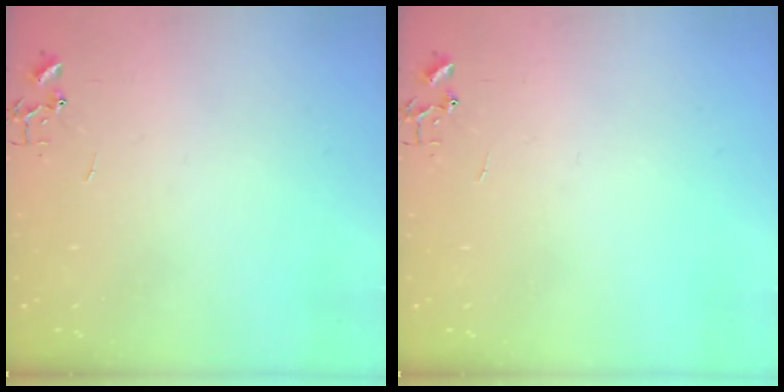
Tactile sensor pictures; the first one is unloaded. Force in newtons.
{"total": 0.0}